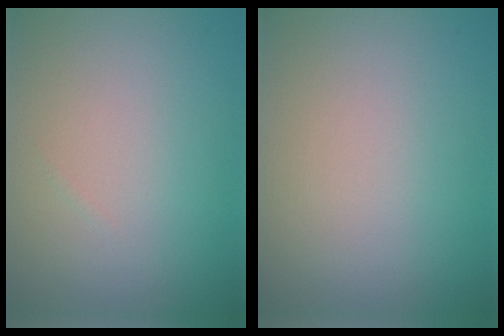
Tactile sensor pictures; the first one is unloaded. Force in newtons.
{"total": 0.0}